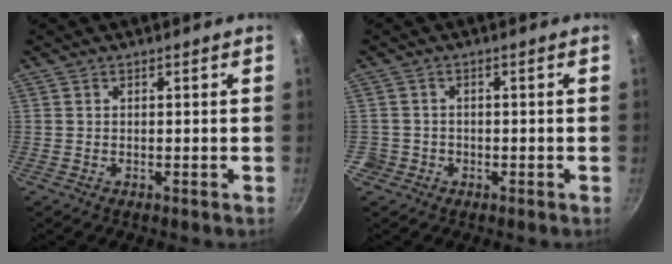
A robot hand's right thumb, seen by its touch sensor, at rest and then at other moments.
{"total": 2.3, "force": [-0.8, 2.2, 0.2], "torque": [0.010, 0.022, -0.009]}